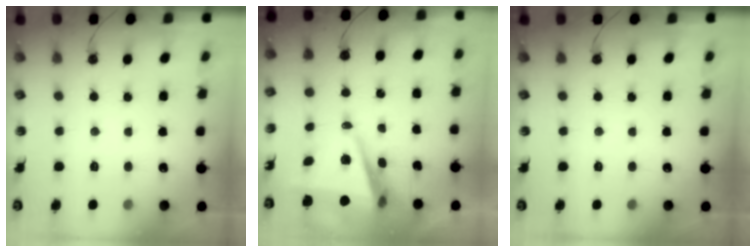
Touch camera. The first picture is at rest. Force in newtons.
{"total": 8.1, "press": 7.0, "slide": 4.1}
{"total": 0.0}